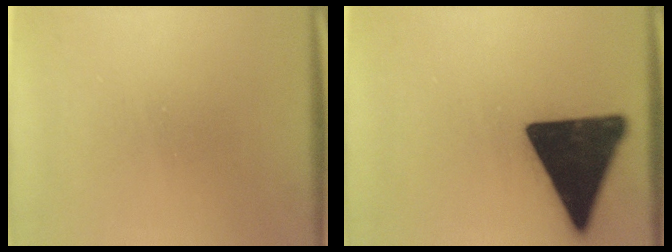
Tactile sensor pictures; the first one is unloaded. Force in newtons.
{"total": 19.9}